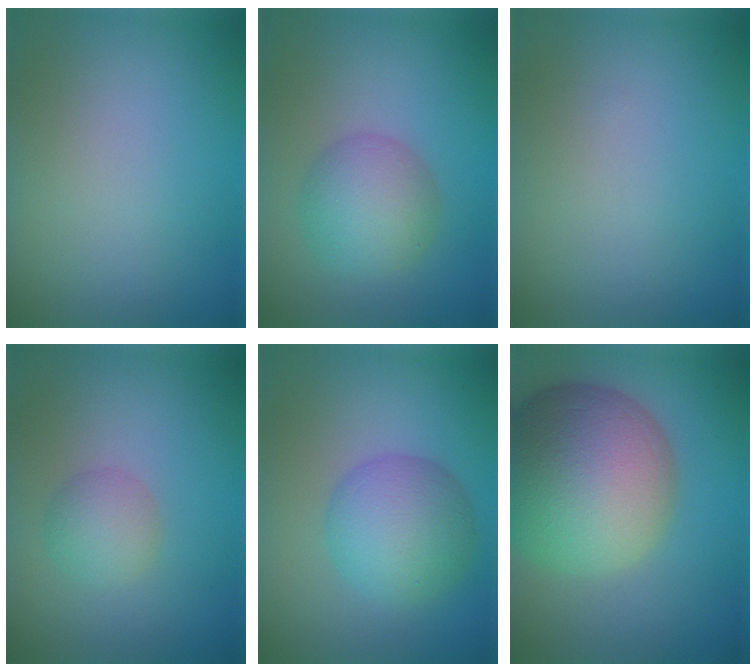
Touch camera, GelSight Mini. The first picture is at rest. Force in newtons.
{"total": 4.9, "press": 4.9, "slide": 0.1}
{"total": 0.0}
{"total": 2.5, "press": 2.5, "slide": 0.1}
{"total": 6.1, "press": 6.1, "slide": 0.2}
{"total": 14.9, "press": 14.8, "slide": 0.9}